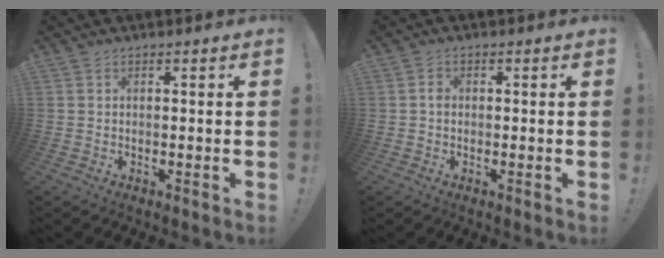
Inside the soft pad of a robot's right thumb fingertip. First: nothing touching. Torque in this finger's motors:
{"motor_torque": [-0.19, -0.22, 0.02, -0.09, -0.02]}